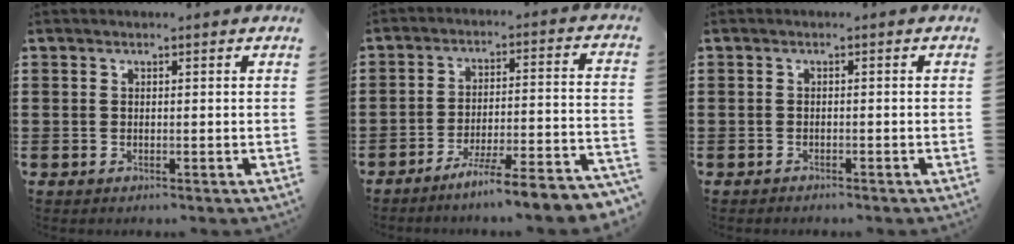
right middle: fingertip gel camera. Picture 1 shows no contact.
{"total": 6.5, "force": [-5.9, -1.1, 2.6], "torque": [-0.039, -0.019, -0.112]}
{"total": 0.9, "force": [-0.8, 0.1, 0.0], "torque": [-0.002, -0.001, -0.018]}